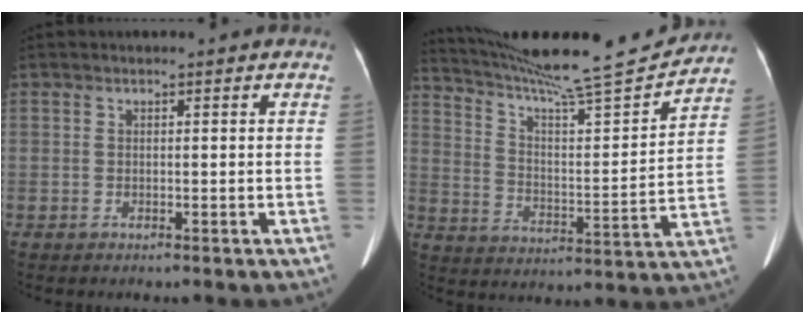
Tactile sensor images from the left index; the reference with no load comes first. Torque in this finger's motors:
{"motor_torque": [0.72, -1.42, 0.11, 0.08]}